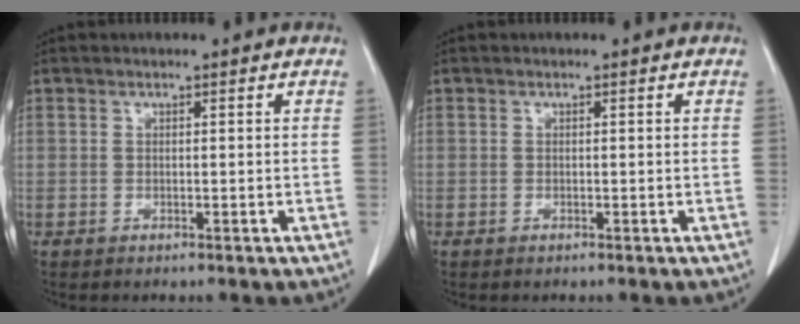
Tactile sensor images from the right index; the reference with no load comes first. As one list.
[{"total": 0.0}]